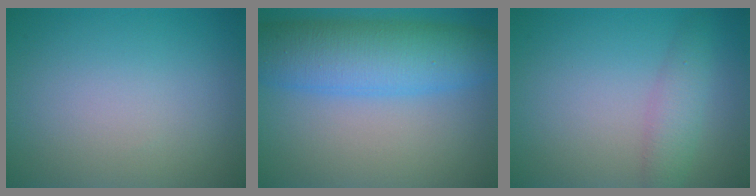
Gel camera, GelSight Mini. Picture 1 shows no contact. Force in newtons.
{"total": 8.4, "press": 8.4, "slide": 0.3}
{"total": 2.5, "press": 2.5, "slide": 0.0}